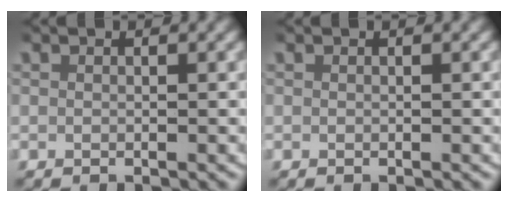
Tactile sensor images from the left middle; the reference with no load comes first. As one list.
[{"total": 0.0}]